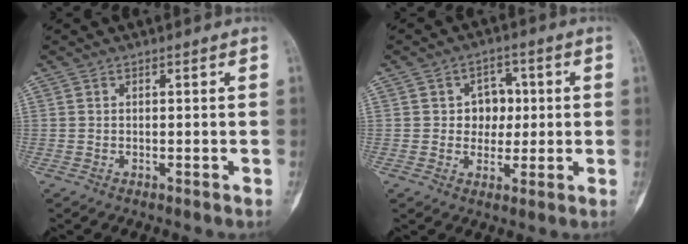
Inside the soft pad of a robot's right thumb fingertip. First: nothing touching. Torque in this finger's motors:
{"motor_torque": [0.99, 0.86, 0.42, -0.20, 0.03]}